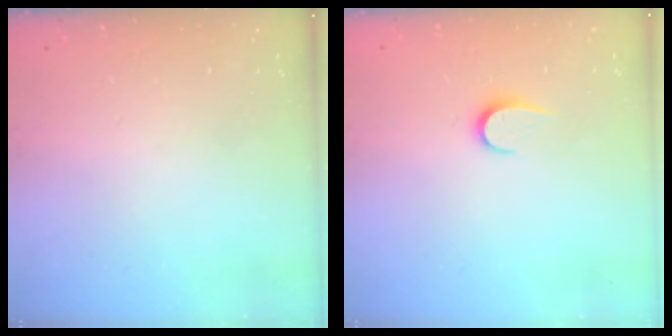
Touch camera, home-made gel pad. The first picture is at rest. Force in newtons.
{"total": 5.0, "press": 5.0, "slide": 0.5}